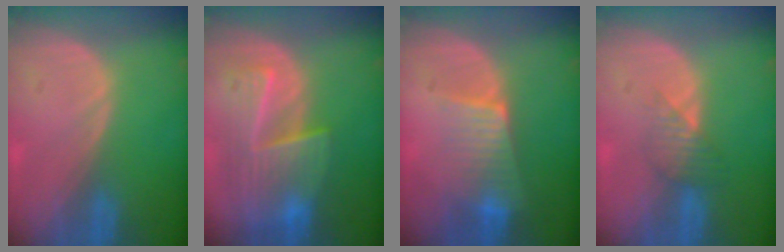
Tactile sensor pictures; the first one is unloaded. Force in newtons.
{"total": 8.9, "press": 8.1, "slide": 3.7}
{"total": 6.6, "press": 5.9, "slide": 3.0}
{"total": 3.5, "press": 3.1, "slide": 1.6}